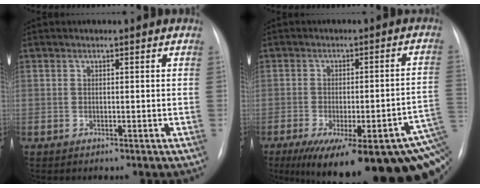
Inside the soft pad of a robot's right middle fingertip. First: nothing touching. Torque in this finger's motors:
{"motor_torque": [1.10, -1.04, 0.60, 0.16]}